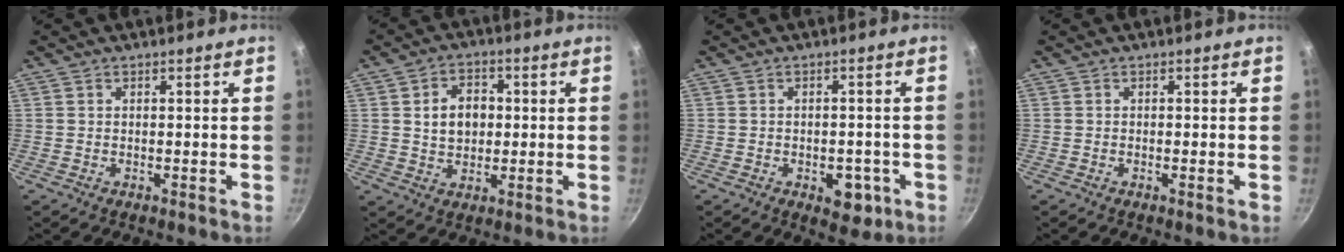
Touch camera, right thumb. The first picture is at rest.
{"total": 7.4, "force": [0.8, 5.6, 4.8], "torque": [-0.054, 0.007, 0.013]}
{"total": 6.6, "force": [-2.5, 4.1, 4.5], "torque": [-0.025, 0.010, -0.025]}
{"total": 0.5, "force": [-0.2, 0.0, 0.5], "torque": [-0.013, 0.001, -0.005]}